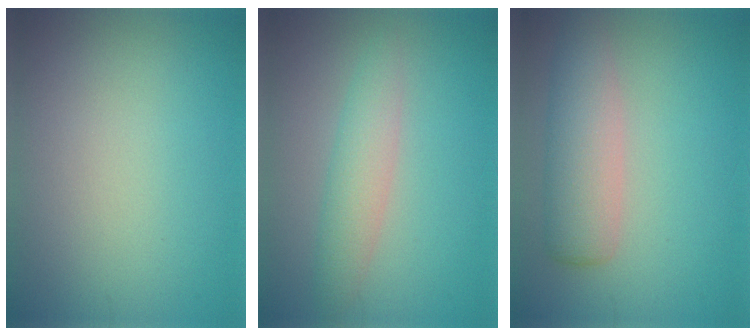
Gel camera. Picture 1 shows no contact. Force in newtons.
{"total": 3.0, "press": 3.0, "slide": 0.1}
{"total": 4.4, "press": 4.4, "slide": 0.4}